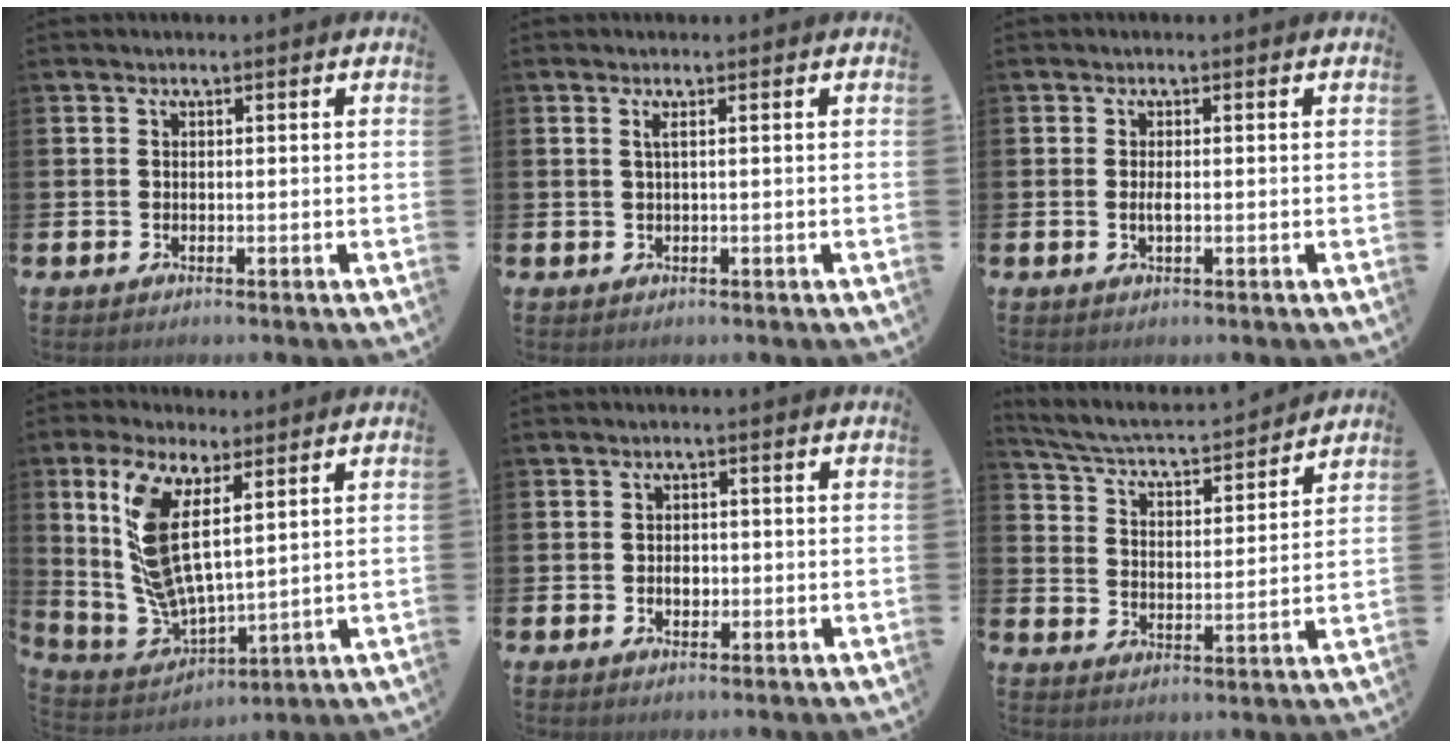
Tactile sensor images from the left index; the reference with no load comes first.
{"total": 1.0, "force": [0.2, -0.1, 0.9], "torque": [-0.024, 0.001, 0.004]}
{"total": 1.3, "force": [-0.2, 0.3, 1.2], "torque": [-0.029, 0.004, -0.004]}
{"total": 10.6, "force": [4.8, 4.5, 8.3], "torque": [-0.206, -0.028, 0.085]}
{"total": 1.8, "force": [-0.3, 1.3, 1.2], "torque": [-0.007, -0.001, -0.012]}
{"total": 4.6, "force": [4.4, 0.7, 1.2], "torque": [-0.053, -0.042, 0.068]}